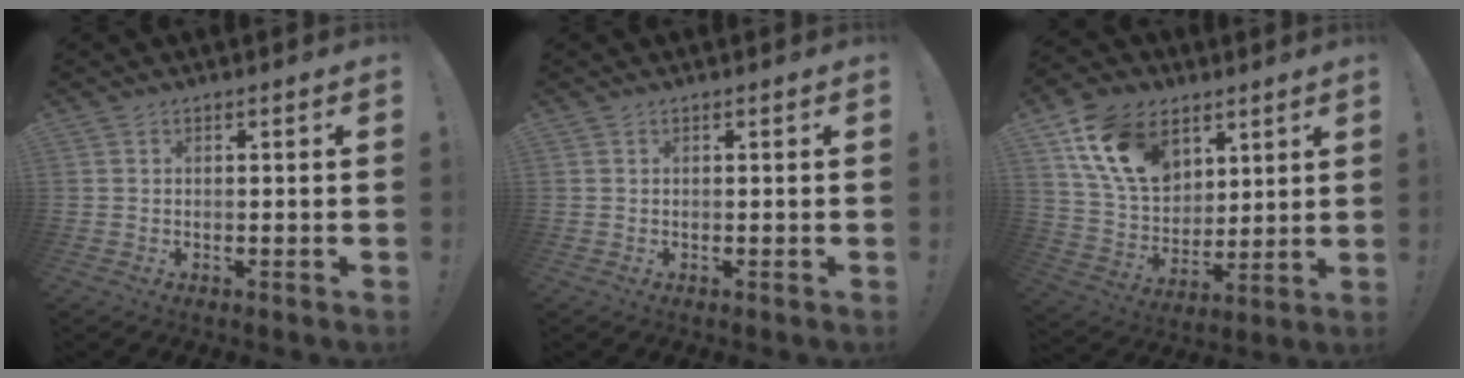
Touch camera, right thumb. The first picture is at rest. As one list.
[{"total": 0.0}, {"total": 18.1, "force": [9.1, 12.4, 9.6], "torque": [-0.178, -0.039, 0.175]}]